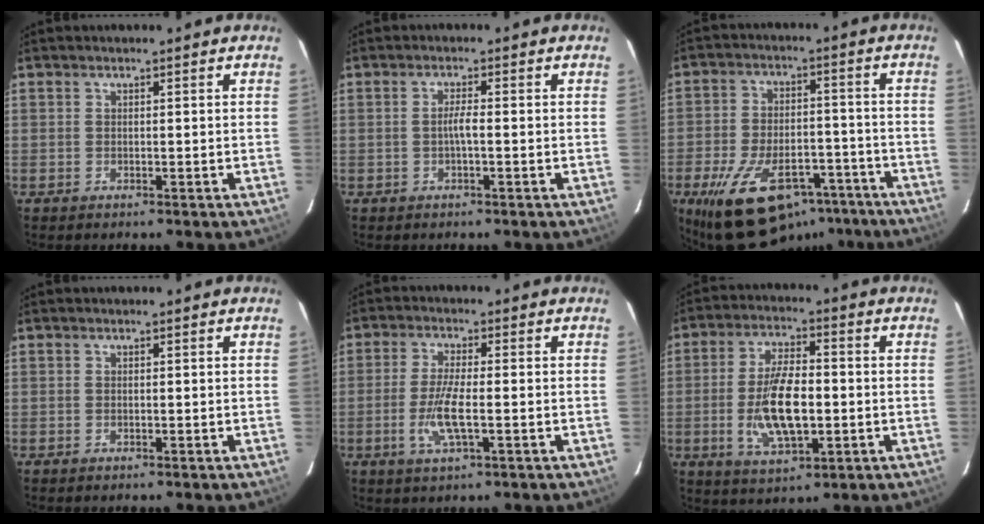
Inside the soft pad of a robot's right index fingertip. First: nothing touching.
{"total": 1.3, "force": [-0.2, -0.7, 1.1], "torque": [-0.020, -0.001, -0.004]}
{"total": 19.4, "force": [-12.6, 9.7, 11.1], "torque": [-0.214, -0.005, -0.178]}
{"total": 0.0}
{"total": 6.8, "force": [-1.7, 1.2, 6.5], "torque": [-0.133, -0.007, -0.036]}
{"total": 12.2, "force": [-2.0, 4.9, 11.0], "torque": [-0.216, -0.004, -0.031]}